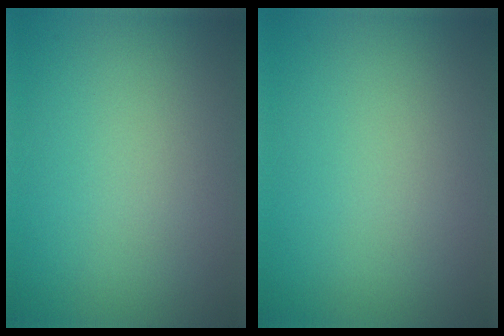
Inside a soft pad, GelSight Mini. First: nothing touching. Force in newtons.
{"total": 0.0}